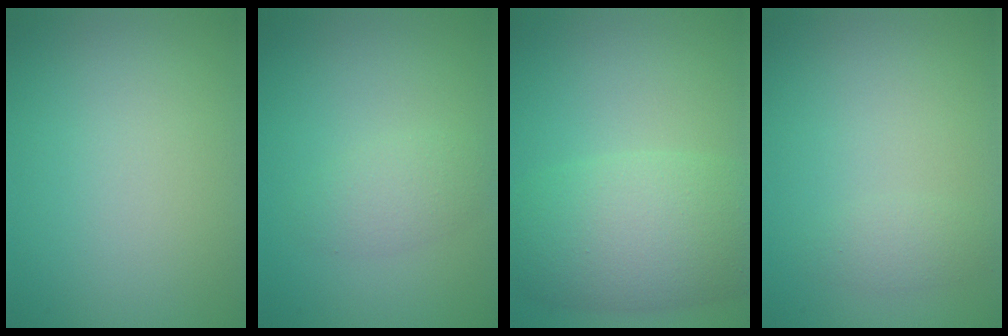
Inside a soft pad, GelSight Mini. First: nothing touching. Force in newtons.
{"total": 1.9, "press": 1.9, "slide": 0.1}
{"total": 7.4, "press": 7.4, "slide": 0.4}
{"total": 1.2, "press": 1.2, "slide": 0.1}